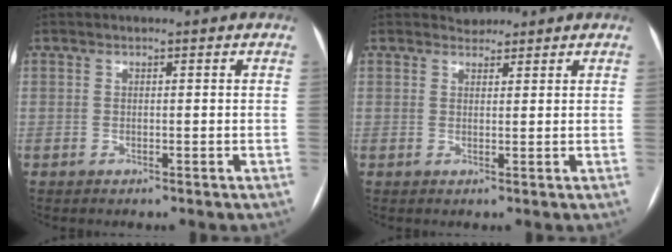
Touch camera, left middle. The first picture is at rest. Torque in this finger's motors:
{"motor_torque": [-0.02, -0.01, -0.02, -0.01]}